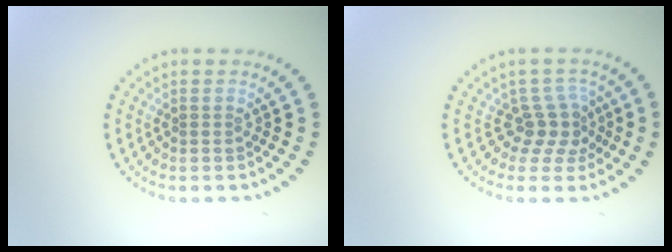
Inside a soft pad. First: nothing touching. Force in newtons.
{"total": 2.9, "press": 2.1, "slide": 2.0}